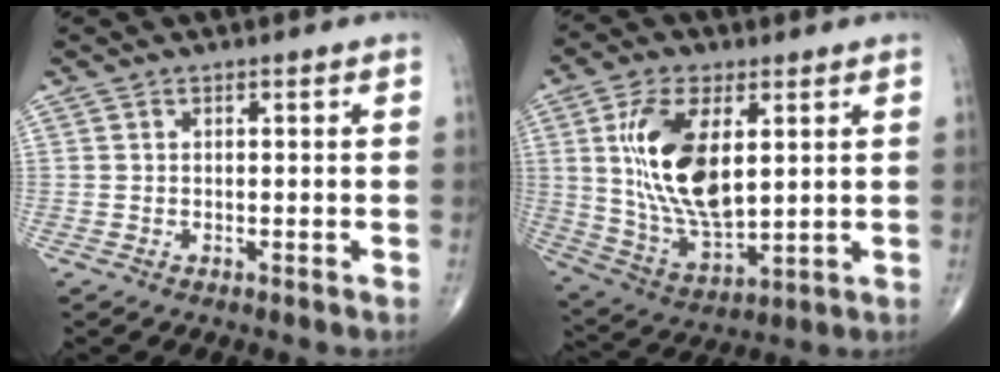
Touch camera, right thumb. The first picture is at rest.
{"total": 17.4, "force": [3.8, 8.6, 14.6], "torque": [-0.274, -0.020, 0.081]}